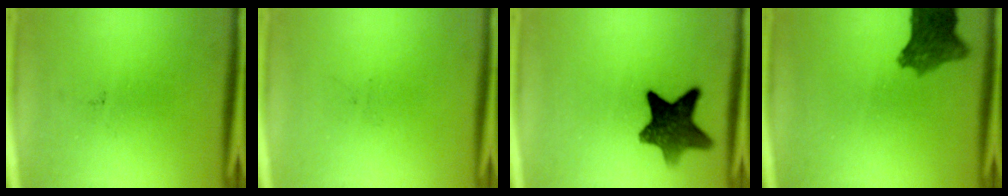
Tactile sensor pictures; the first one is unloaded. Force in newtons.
{"total": 0.0}
{"total": 10.7}
{"total": 7.3}